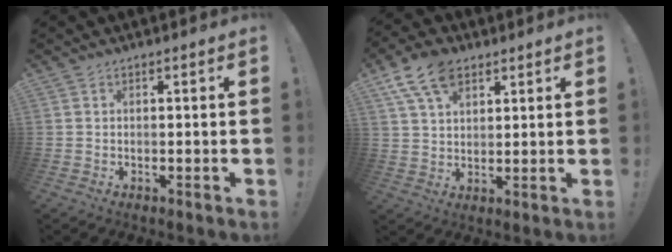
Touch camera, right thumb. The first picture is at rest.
{"total": 11.7, "force": [6.6, 7.0, 6.7], "torque": [-0.115, -0.017, 0.125]}